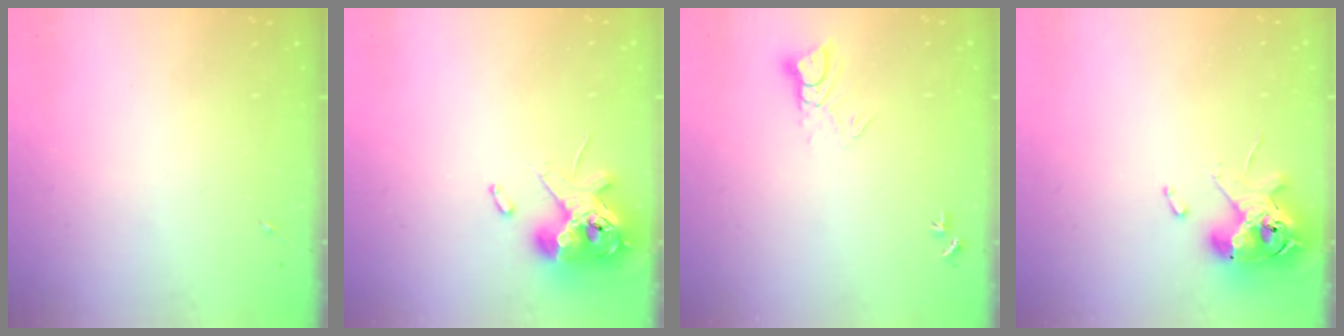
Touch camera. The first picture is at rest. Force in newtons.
{"total": 12.6, "press": 12.5, "slide": 2.0}
{"total": 5.1, "press": 5.1, "slide": 0.3}
{"total": 11.6, "press": 11.4, "slide": 2.0}